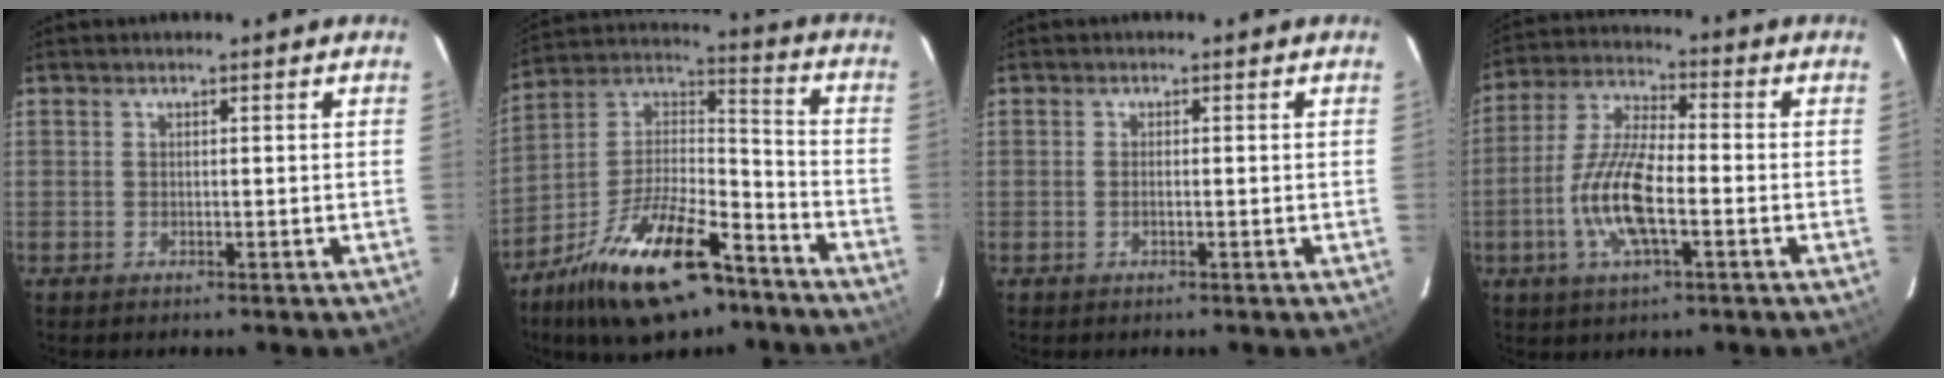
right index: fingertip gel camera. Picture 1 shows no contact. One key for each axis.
{"total": 22.7, "fx": -14.1, "fy": 9.3, "fz": 15.1, "tx": -0.290, "ty": 0.009, "tz": -0.237}
{"total": 0.8, "fx": -0.3, "fy": 0.2, "fz": 0.8, "tx": -0.016, "ty": 0.001, "tz": -0.006}
{"total": 12.5, "fx": -3.7, "fy": 4.0, "fz": 11.2, "tx": -0.239, "ty": 0.000, "tz": -0.077}